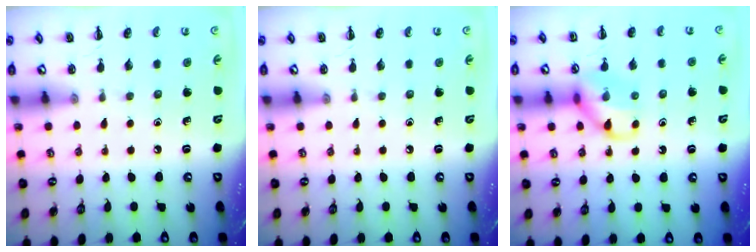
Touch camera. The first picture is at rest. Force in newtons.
{"total": 0.0}
{"total": 10.4, "press": 10.3, "slide": 1.5}